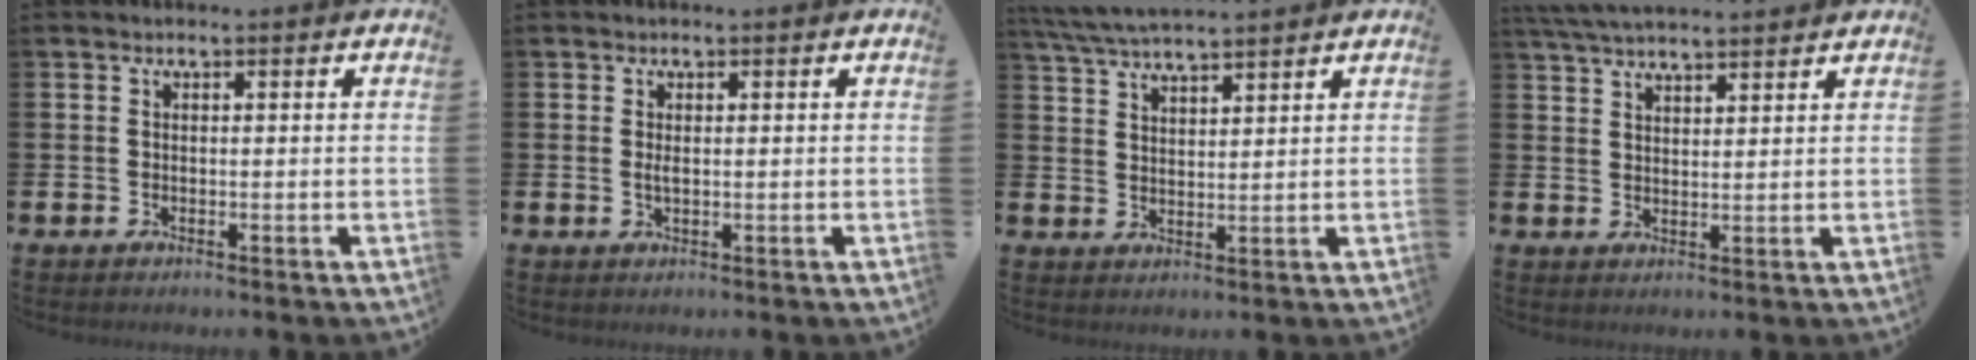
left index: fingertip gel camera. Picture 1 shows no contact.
{"total": 1.1, "force": [0.2, 0.3, 1.0], "torque": [-0.011, 0.000, 0.000]}
{"total": 5.2, "force": [5.0, 0.2, 1.4], "torque": [-0.041, -0.021, 0.089]}
{"total": 4.4, "force": [4.3, 0.4, 1.0], "torque": [-0.028, -0.017, 0.078]}